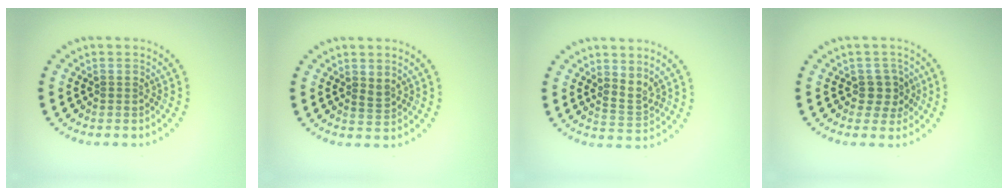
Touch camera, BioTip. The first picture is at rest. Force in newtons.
{"total": 1.1, "press": 0.9, "slide": 0.6}
{"total": 2.1, "press": 1.4, "slide": 1.6}
{"total": 2.3, "press": 2.0, "slide": 0.9}